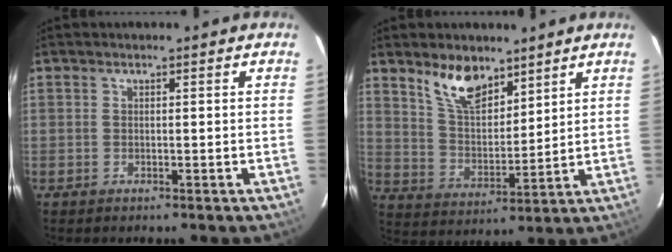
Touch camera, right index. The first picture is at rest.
{"total": 10.0, "force": [7.2, 4.5, 5.4], "torque": [-0.095, 0.004, 0.141]}